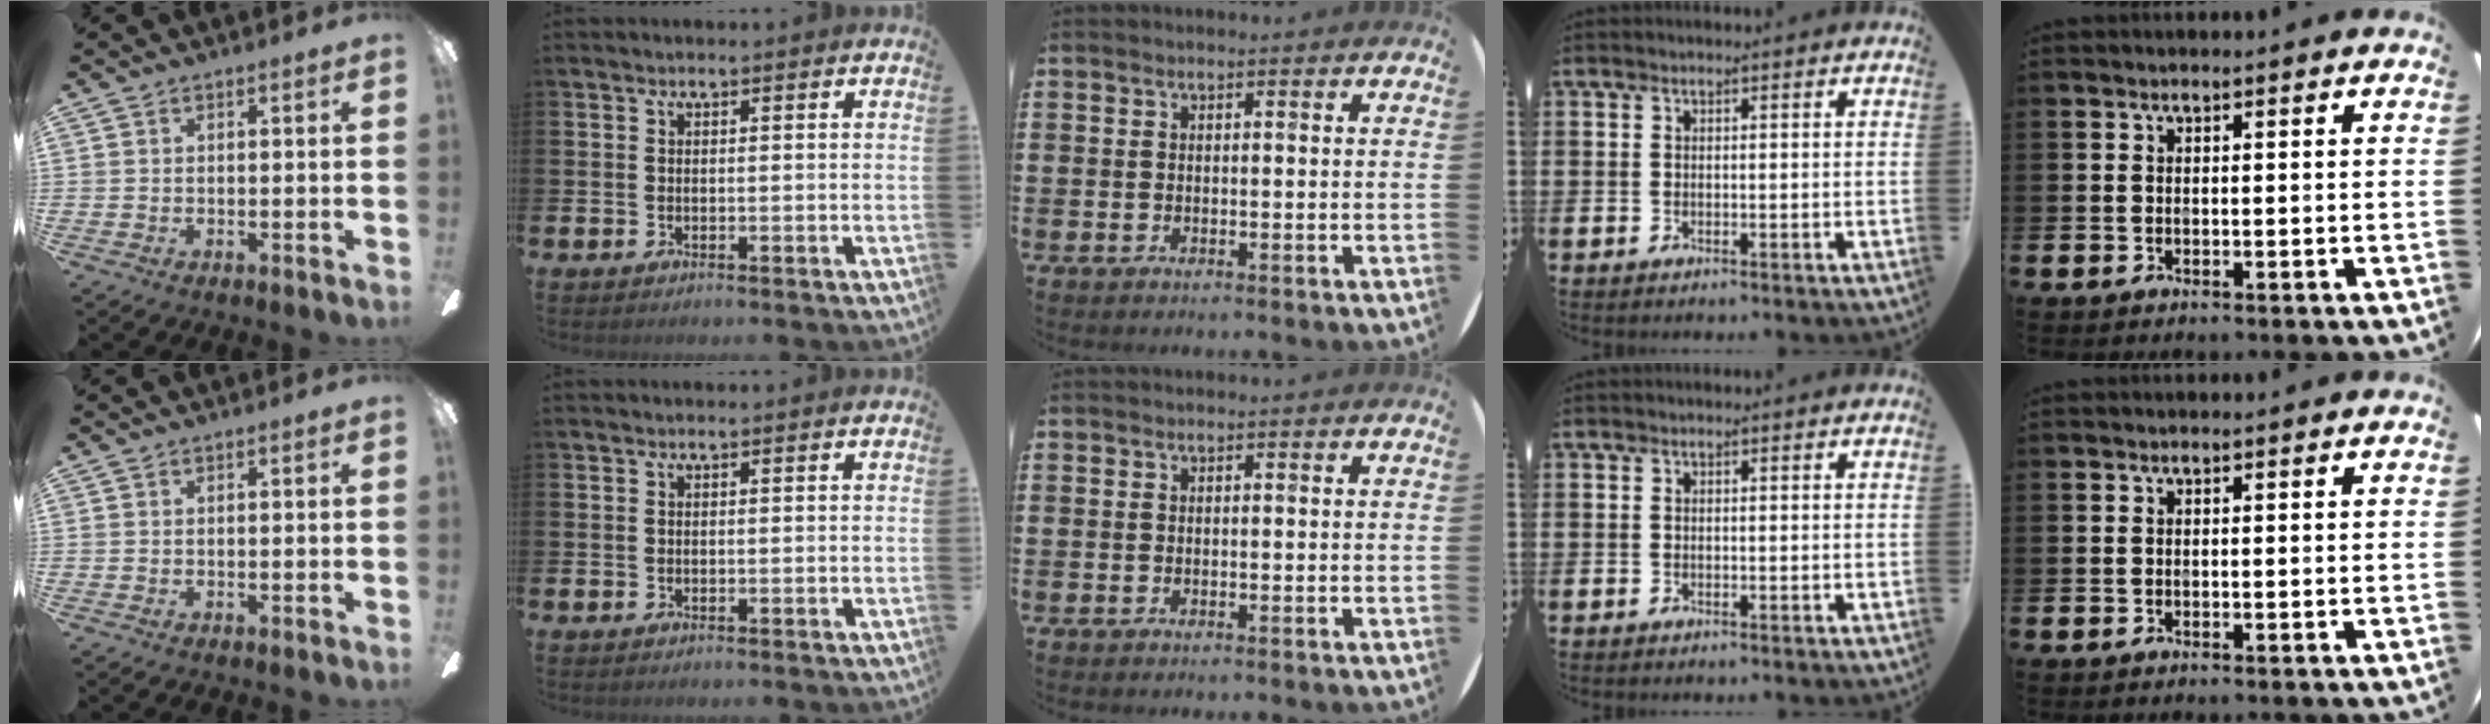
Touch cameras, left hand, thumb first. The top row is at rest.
{}